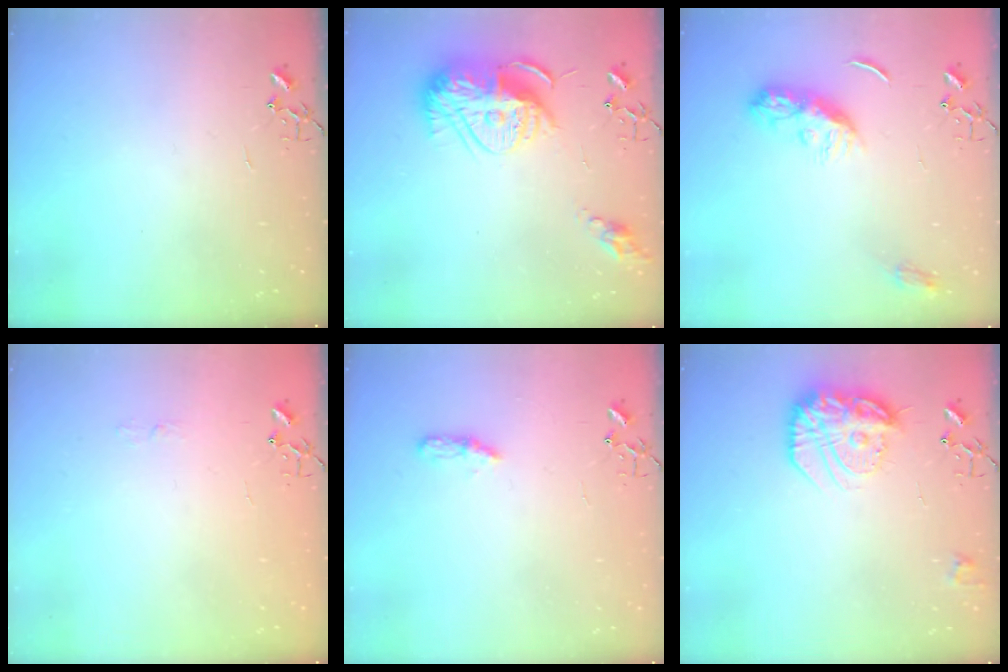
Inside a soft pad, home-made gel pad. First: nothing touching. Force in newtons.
{"total": 15.8, "press": 15.8, "slide": 1.4}
{"total": 10.4, "press": 10.4, "slide": 0.2}
{"total": 3.6, "press": 3.6, "slide": 0.4}
{"total": 4.9, "press": 4.8, "slide": 0.6}
{"total": 18.0, "press": 18.0, "slide": 1.3}